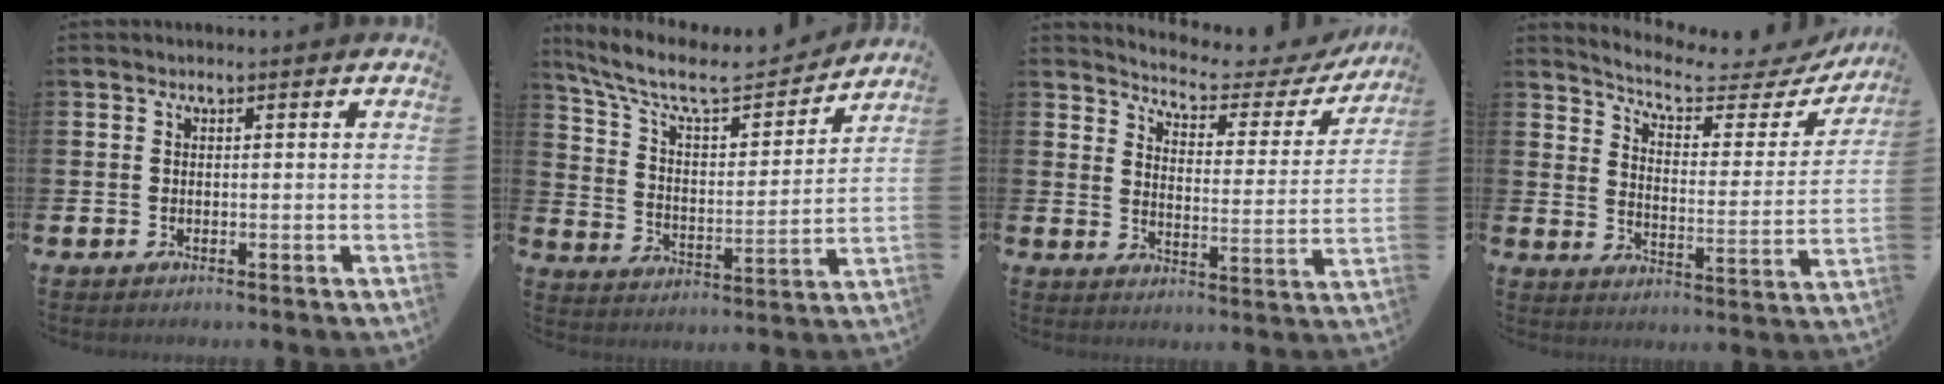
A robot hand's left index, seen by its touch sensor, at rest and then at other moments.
{"total": 9.2, "force": [8.0, 2.7, 3.7], "torque": [-0.104, -0.052, 0.133]}
{"total": 4.5, "force": [4.3, 1.0, 1.0], "torque": [-0.038, -0.040, 0.063]}
{"total": 6.7, "force": [5.9, 1.7, 2.5], "torque": [-0.065, -0.045, 0.093]}